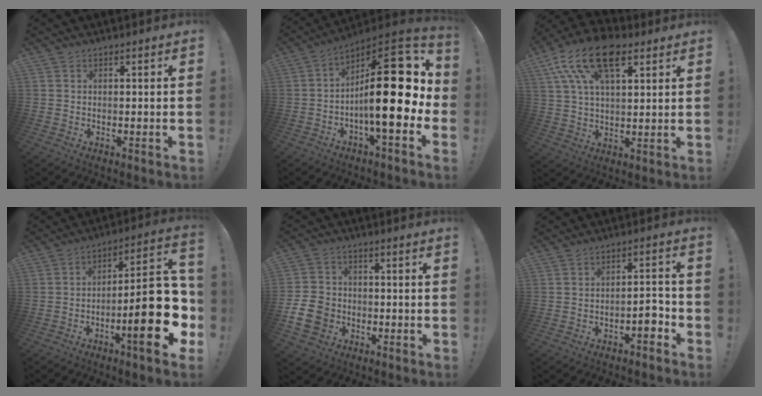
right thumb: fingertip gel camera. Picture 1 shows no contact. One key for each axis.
{"total": 24.9, "fx": 0.3, "fy": 8.1, "fz": 23.6, "tx": -0.367, "ty": -0.001, "tz": 0.009}
{"total": 17.4, "fx": 8.8, "fy": 8.7, "fz": 12.2, "tx": -0.229, "ty": -0.031, "tz": 0.155}
{"total": 23.8, "fx": -6.0, "fy": 6.7, "fz": 22.0, "tx": -0.301, "ty": 0.034, "tz": -0.089}
{"total": 11.3, "fx": -4.2, "fy": 9.0, "fz": 5.3, "tx": -0.105, "ty": 0.031, "tz": -0.075}
{"total": 5.8, "fx": -3.2, "fy": 2.0, "fz": 4.4, "tx": -0.059, "ty": 0.011, "tz": -0.055}